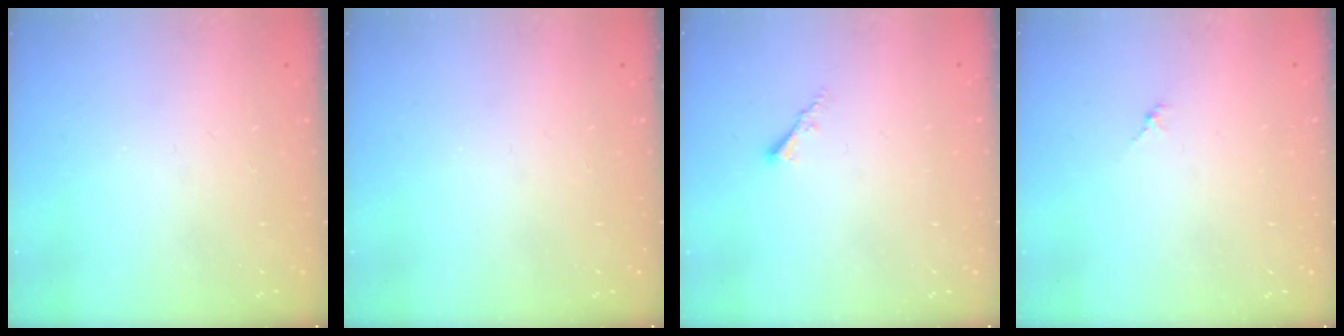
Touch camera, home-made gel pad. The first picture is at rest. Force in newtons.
{"total": 0.0}
{"total": 2.1, "press": 2.1, "slide": 0.3}
{"total": 0.8, "press": 0.6, "slide": 0.4}